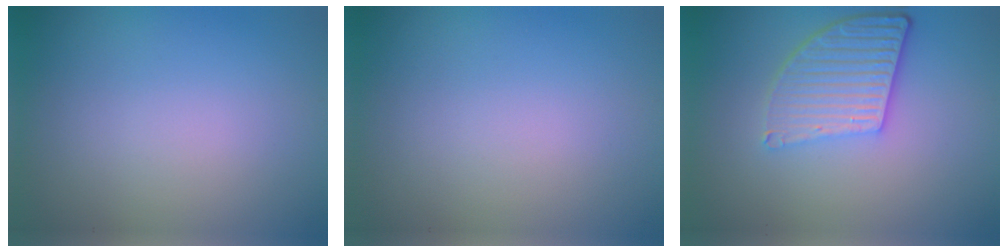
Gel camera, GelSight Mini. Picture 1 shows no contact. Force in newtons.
{"total": 0.0}
{"total": 5.4, "press": 3.9, "slide": 3.8}